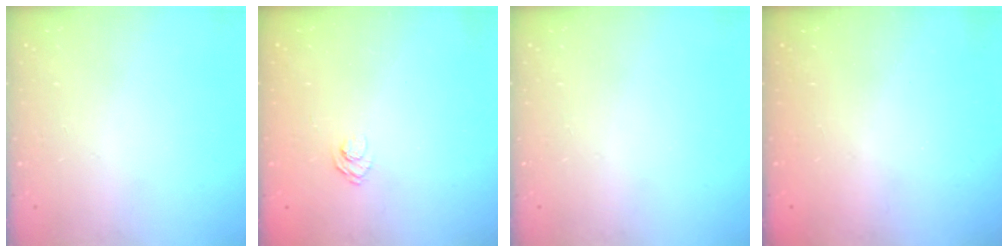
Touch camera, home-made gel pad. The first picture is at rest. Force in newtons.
{"total": 3.7, "press": 3.4, "slide": 1.3}
{"total": 0.0}
{"total": 2.5, "press": 2.4, "slide": 0.8}